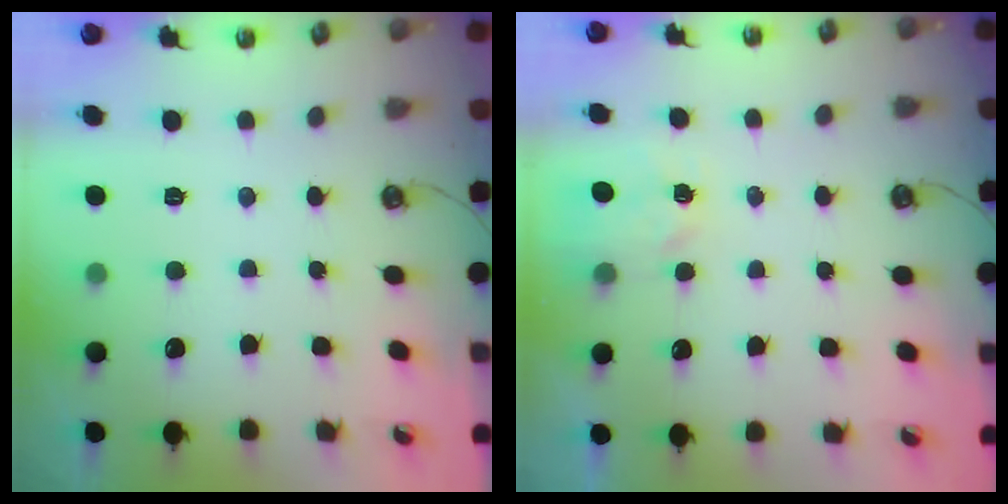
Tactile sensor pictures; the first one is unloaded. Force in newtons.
{"total": 3.0, "press": 3.0, "slide": 0.3}